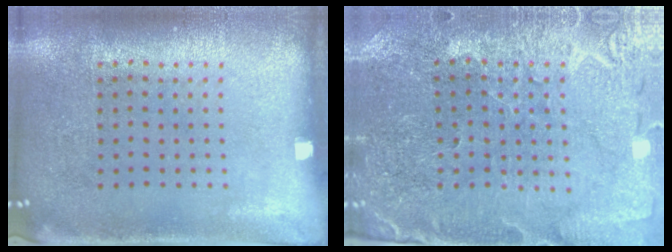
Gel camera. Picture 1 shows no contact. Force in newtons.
{"total": 1.3, "press": 1.2, "slide": 0.2}